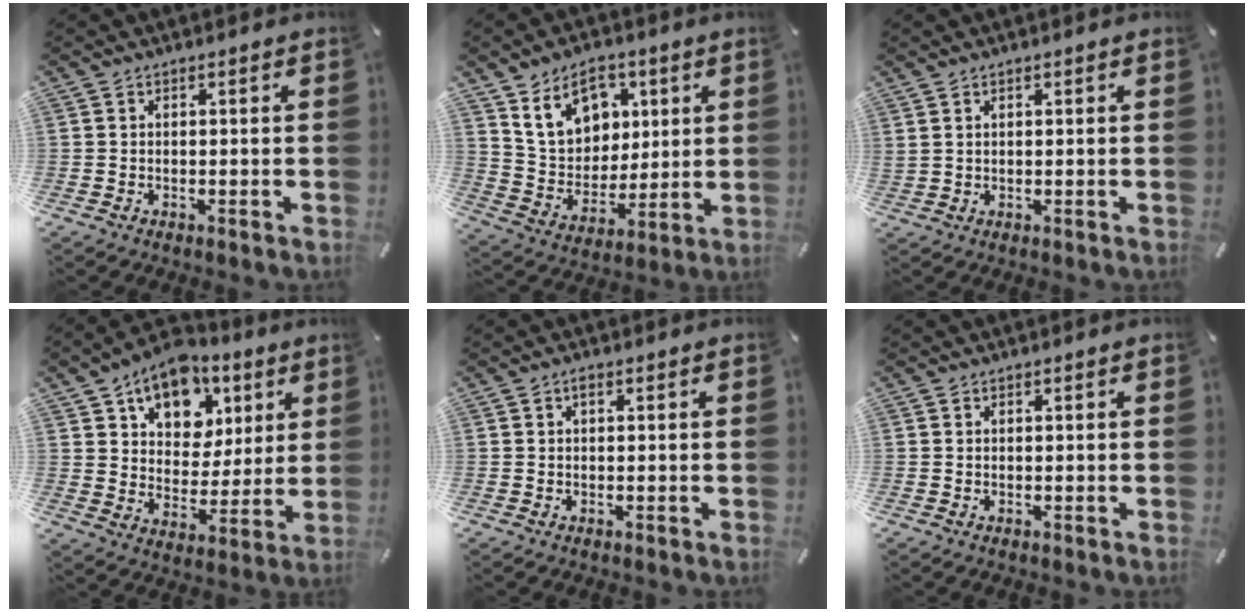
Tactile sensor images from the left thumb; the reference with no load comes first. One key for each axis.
{"total": 13.1, "fx": 6.6, "fy": 10.0, "fz": 5.4, "tx": -0.102, "ty": -0.023, "tz": 0.131}
{"total": 0.8, "fx": 0.6, "fy": 0.0, "fz": 0.6, "tx": -0.012, "ty": -0.001, "tz": 0.012}
{"total": 14.0, "fx": 8.1, "fy": 9.8, "fz": 6.0, "tx": -0.086, "ty": -0.045, "tz": 0.145}
{"total": 0.8, "fx": 0.1, "fy": 0.3, "fz": 0.7, "tx": -0.015, "ty": 0.004, "tz": 0.001}
{"total": 0.0}